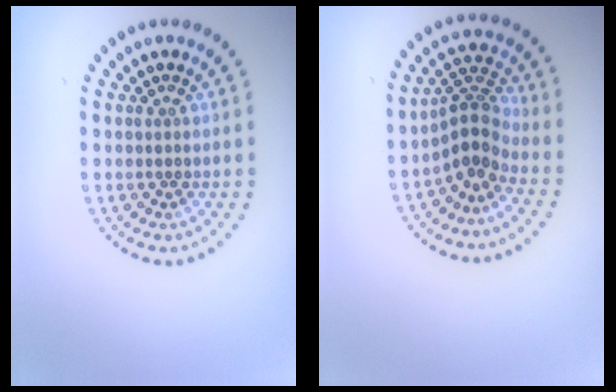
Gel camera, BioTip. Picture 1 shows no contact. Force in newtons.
{"total": 3.3, "press": 2.3, "slide": 2.4}